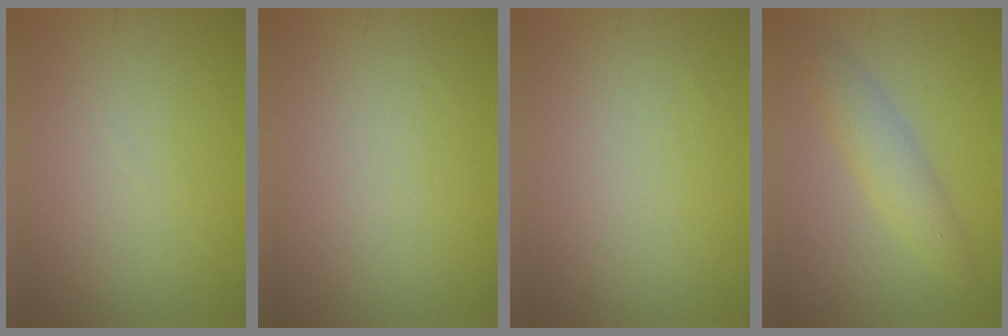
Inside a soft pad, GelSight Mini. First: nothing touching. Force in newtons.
{"total": 0.0}
{"total": 0.0}
{"total": 3.1, "press": 3.1, "slide": 0.2}